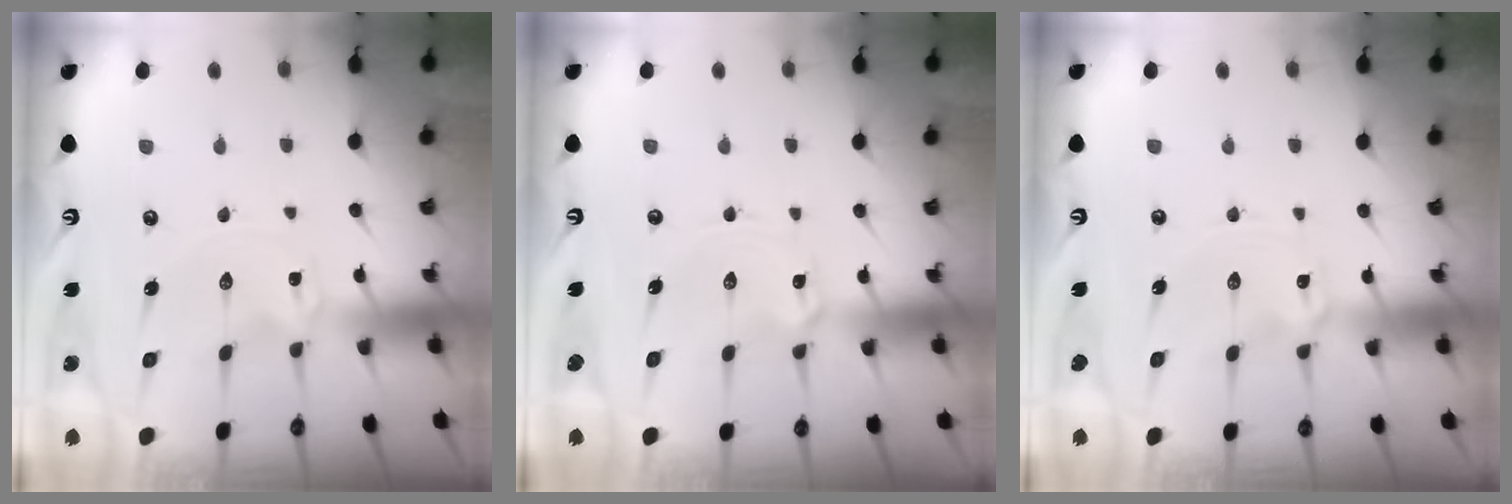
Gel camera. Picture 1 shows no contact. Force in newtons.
{"total": 1.8, "press": 1.8, "slide": 0.3}
{"total": 1.4, "press": 1.4, "slide": 0.1}